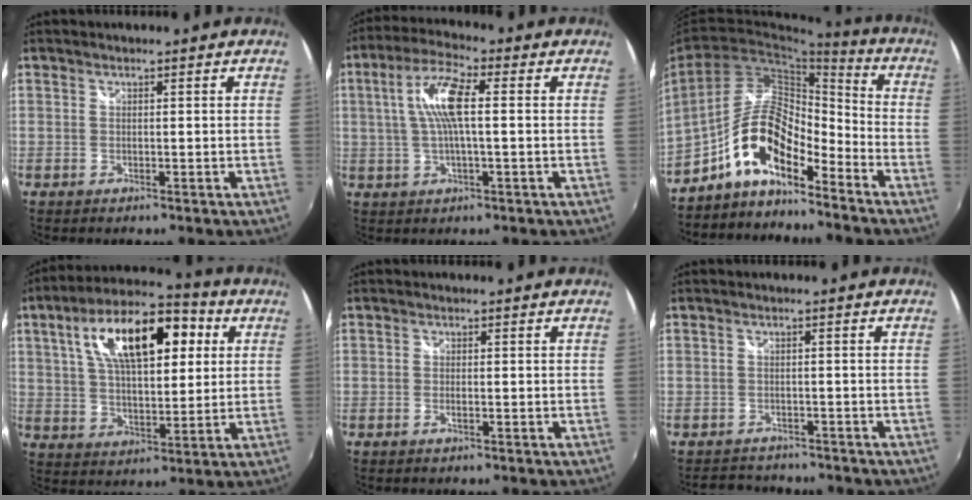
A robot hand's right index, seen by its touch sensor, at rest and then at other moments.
{"total": 9.2, "force": [1.1, 2.0, 8.9], "torque": [-0.172, 0.011, 0.021]}
{"total": 11.7, "force": [-7.7, 4.2, 7.7], "torque": [-0.155, 0.017, -0.149]}
{"total": 19.2, "force": [6.4, 8.5, 15.9], "torque": [-0.287, 0.041, 0.103]}
{"total": 1.1, "force": [-0.4, 0.3, 1.0], "torque": [-0.021, -0.002, -0.008]}
{"total": 5.4, "force": [-4.8, 2.5, 0.9], "torque": [-0.029, 0.006, -0.070]}